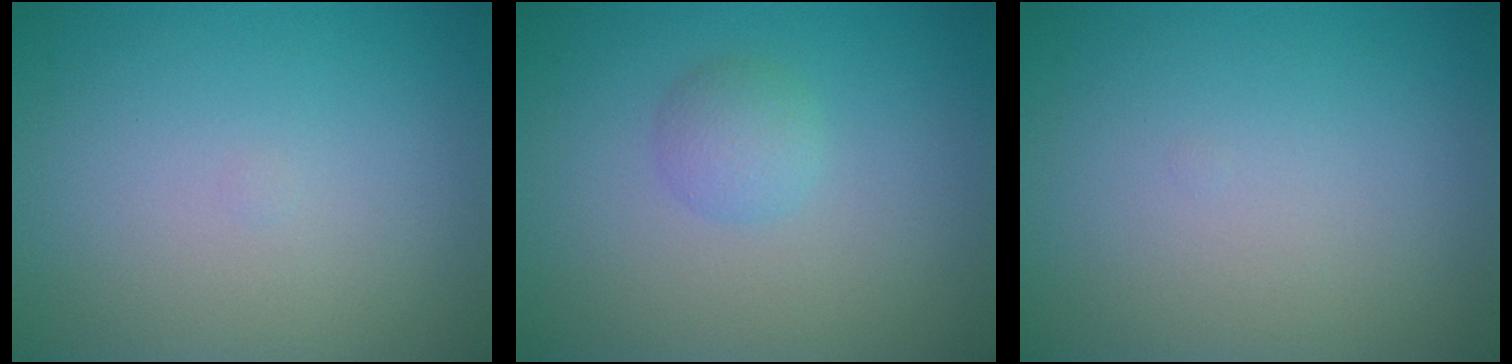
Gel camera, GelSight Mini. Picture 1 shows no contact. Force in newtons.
{"total": 1.7, "press": 1.7, "slide": 0.0}
{"total": 0.0}